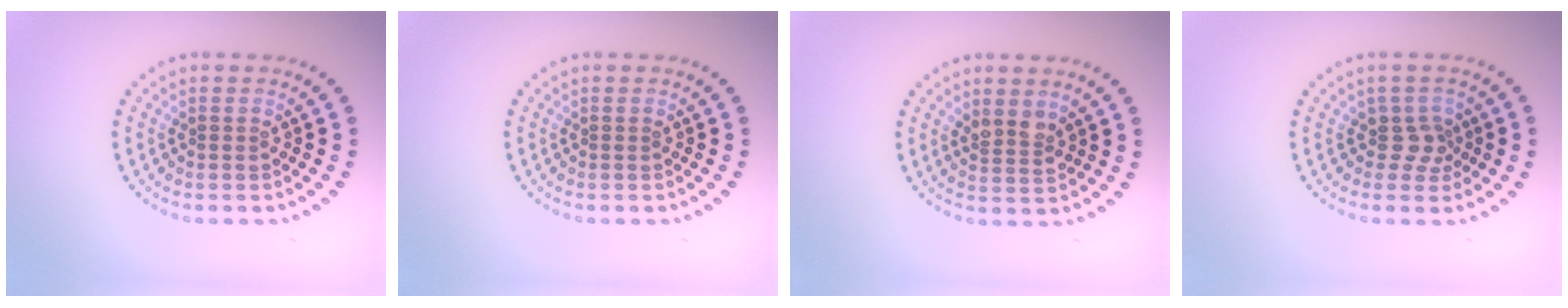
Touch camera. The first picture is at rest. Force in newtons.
{"total": 0.0}
{"total": 1.9, "press": 1.5, "slide": 1.1}
{"total": 2.0, "press": 1.4, "slide": 1.4}